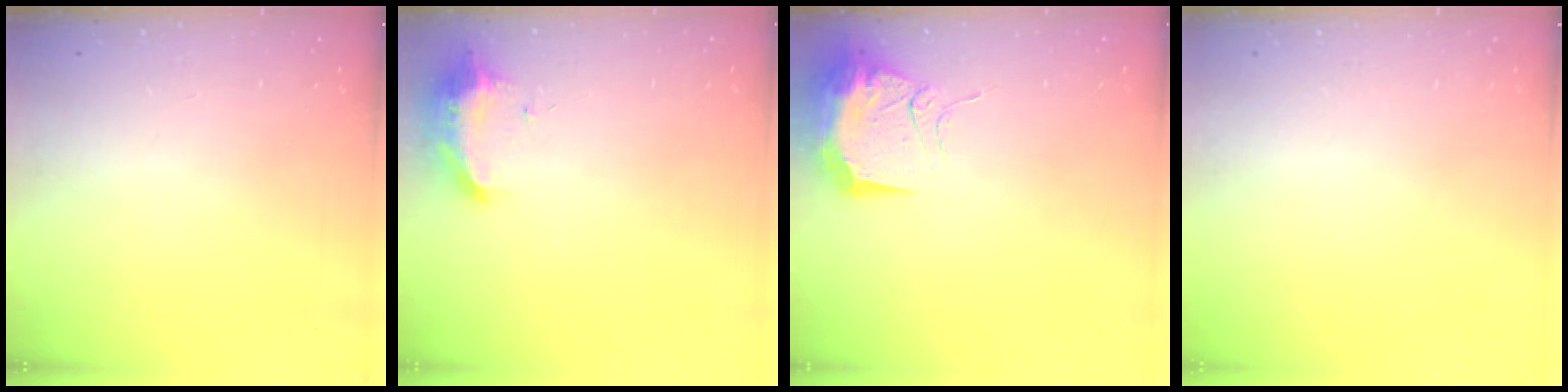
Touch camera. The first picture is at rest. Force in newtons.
{"total": 9.1, "press": 9.1, "slide": 0.0}
{"total": 12.6, "press": 12.5, "slide": 1.2}
{"total": 0.0}